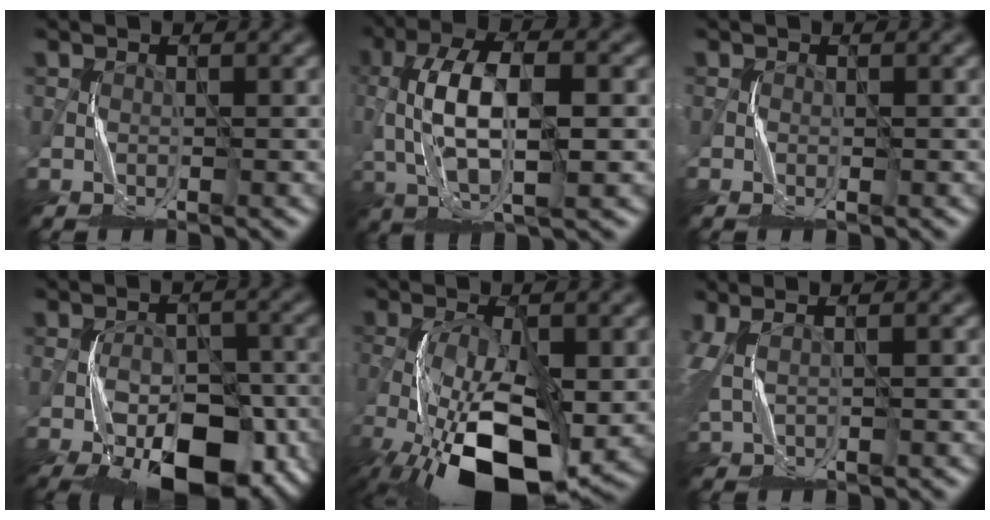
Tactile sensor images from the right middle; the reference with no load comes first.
{"total": 8.7, "force": [0.1, 3.9, 7.8], "torque": [-0.149, 0.007, 0.001]}
{"total": 0.0}
{"total": 12.3, "force": [-6.5, 5.4, 8.9], "torque": [-0.138, -0.016, -0.097]}
{"total": 13.4, "force": [-5.3, 5.5, 11.0], "torque": [-0.208, -0.030, -0.090]}
{"total": 4.0, "force": [1.6, 1.6, 3.2], "torque": [-0.076, 0.008, 0.032]}